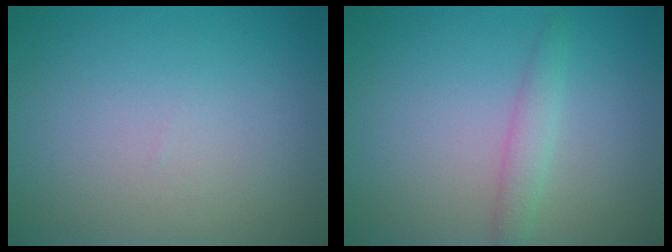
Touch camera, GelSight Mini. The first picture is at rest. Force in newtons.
{"total": 1.7, "press": 1.7, "slide": 0.1}